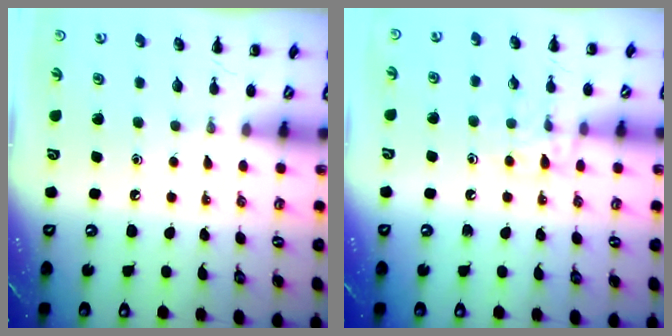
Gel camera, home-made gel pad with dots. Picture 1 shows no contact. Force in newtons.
{"total": 8.8, "press": 8.8, "slide": 1.1}